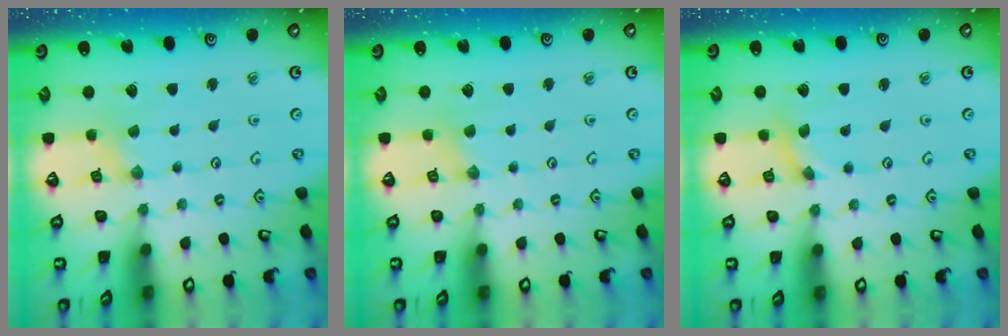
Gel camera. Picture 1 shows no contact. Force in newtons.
{"total": 1.5, "press": 1.4, "slide": 0.3}
{"total": 1.1, "press": 1.1, "slide": 0.2}